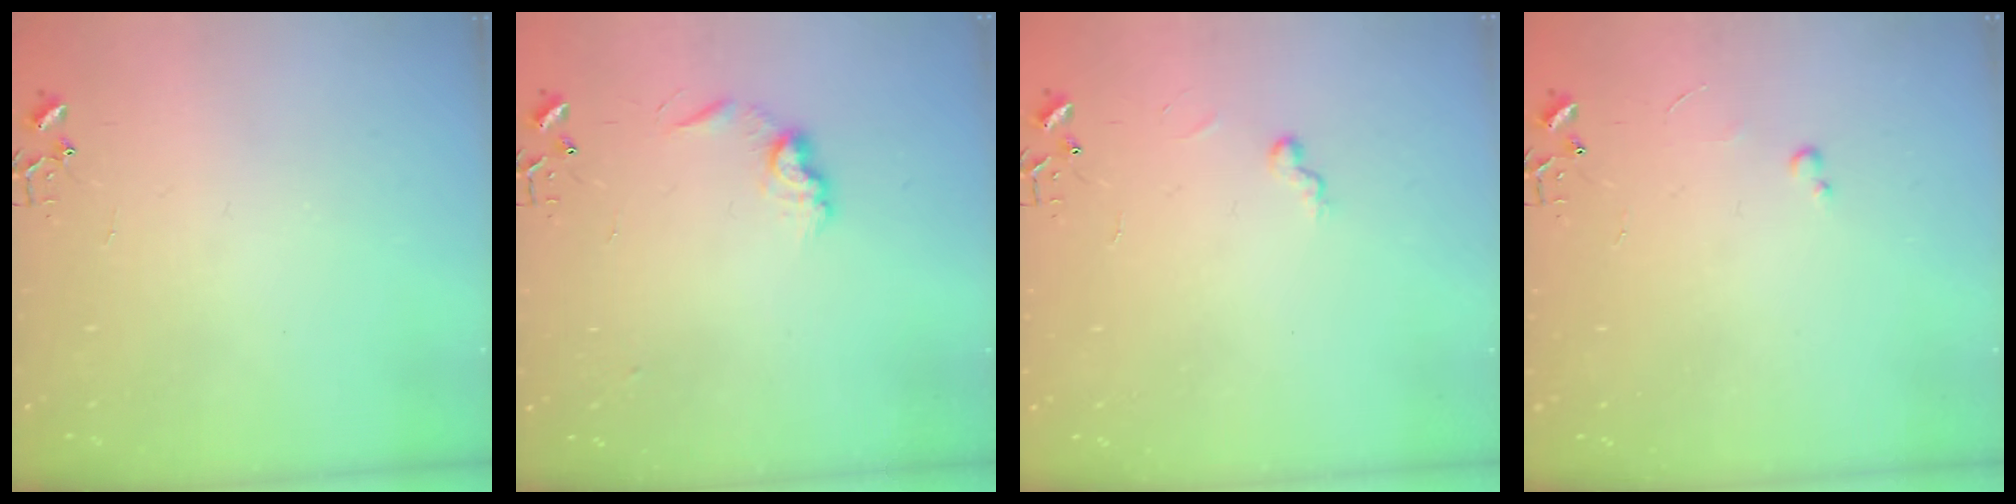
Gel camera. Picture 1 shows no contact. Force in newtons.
{"total": 8.4, "press": 8.4, "slide": 0.3}
{"total": 5.9, "press": 5.8, "slide": 0.6}
{"total": 2.4, "press": 2.3, "slide": 0.4}